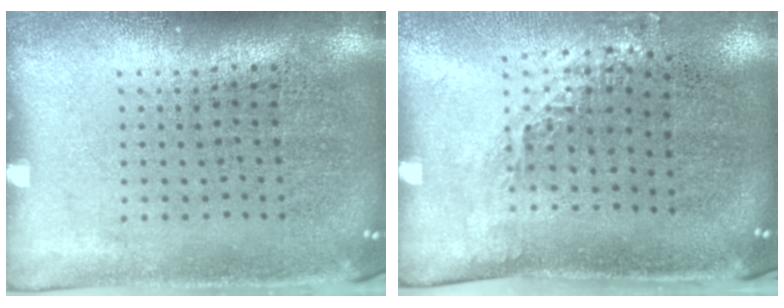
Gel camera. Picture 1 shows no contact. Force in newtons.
{"total": 1.2, "press": 1.0, "slide": 0.8}